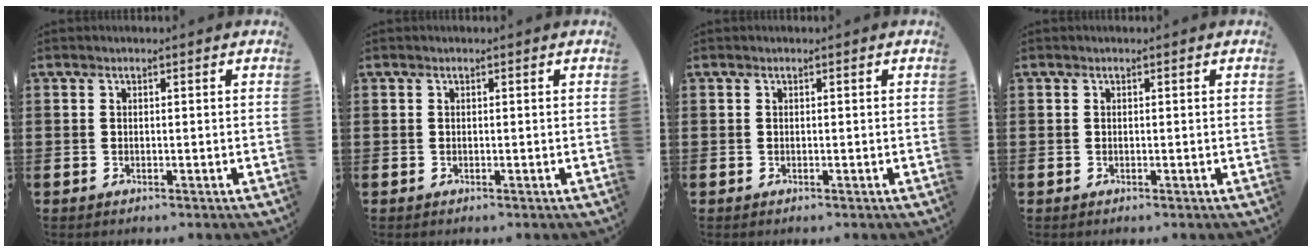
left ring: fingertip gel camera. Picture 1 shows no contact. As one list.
[{"total": 0.0}, {"total": 0.0}, {"total": 0.0}]